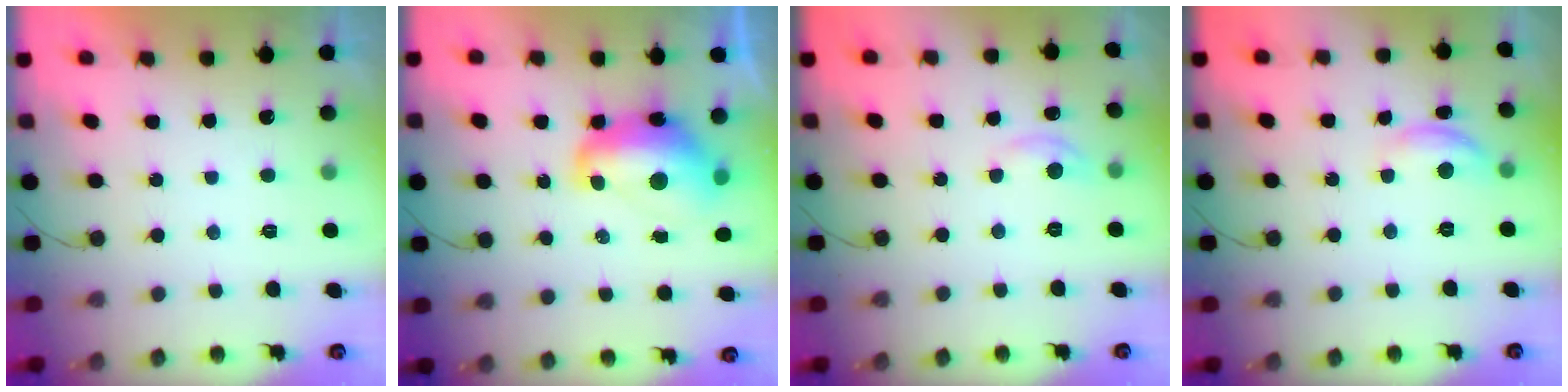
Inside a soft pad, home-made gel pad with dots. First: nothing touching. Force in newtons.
{"total": 13.7, "press": 13.6, "slide": 1.6}
{"total": 5.3, "press": 5.2, "slide": 0.7}
{"total": 8.6, "press": 8.5, "slide": 0.5}